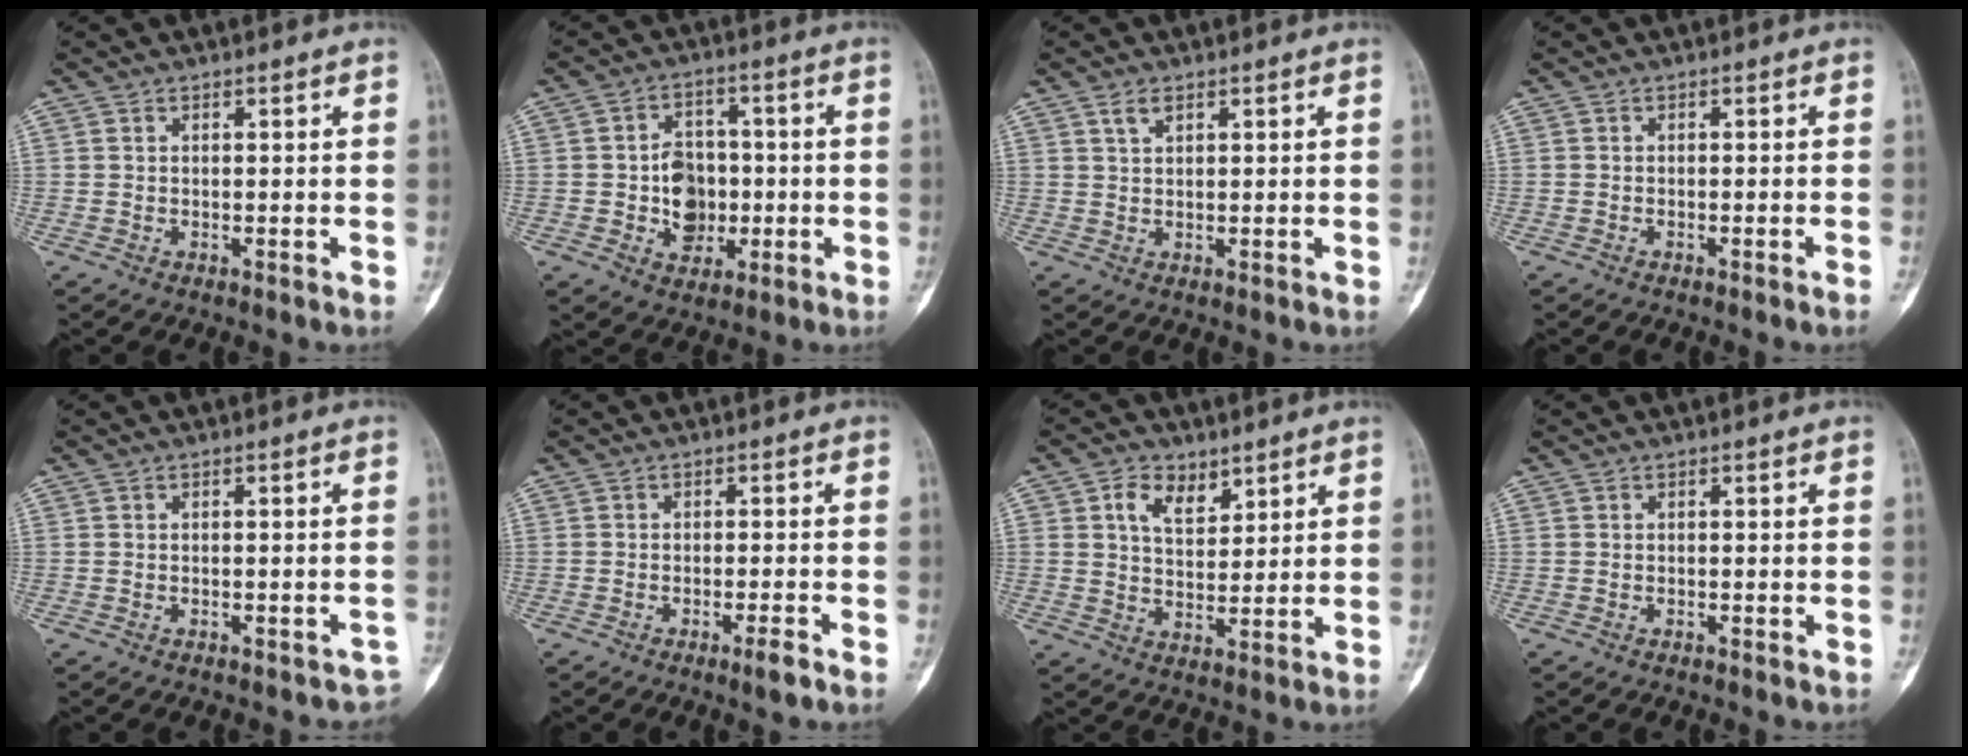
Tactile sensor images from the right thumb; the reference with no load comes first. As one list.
[{"total": 8.8, "force": [-1.1, 6.9, 5.2], "torque": [-0.045, 0.014, -0.016]}, {"total": 2.1, "force": [1.3, 1.0, 1.3], "torque": [-0.025, -0.002, 0.028]}, {"total": 1.1, "force": [-0.8, -0.3, 0.7], "torque": [-0.017, 0.006, -0.010]}, {"total": 4.2, "force": [-3.6, 1.7, 1.2], "torque": [-0.015, 0.029, -0.031]}, {"total": 3.0, "force": [-1.9, 0.1, 2.2], "torque": [-0.044, 0.007, -0.034]}, {"total": 6.5, "force": [3.4, 4.2, 3.6], "torque": [-0.041, -0.020, 0.060]}, {"total": 1.2, "force": [-1.0, 0.3, 0.6], "torque": [-0.015, 0.004, -0.008]}]